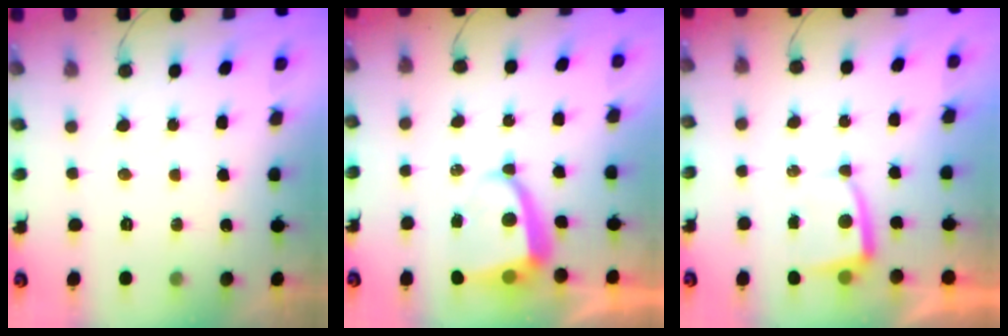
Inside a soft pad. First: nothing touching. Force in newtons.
{"total": 6.6, "press": 6.5, "slide": 0.9}
{"total": 2.8, "press": 2.7, "slide": 0.5}